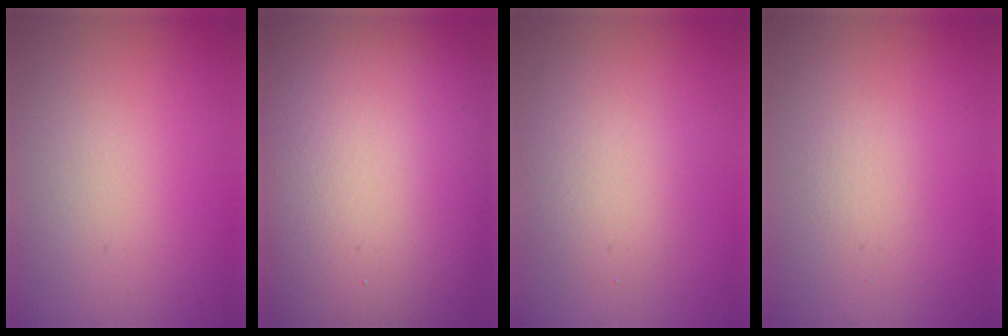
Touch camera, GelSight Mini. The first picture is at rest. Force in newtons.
{"total": 19.4, "press": 19.4, "slide": 0.9}
{"total": 3.0, "press": 3.0, "slide": 0.2}
{"total": 0.9, "press": 0.9, "slide": 0.0}